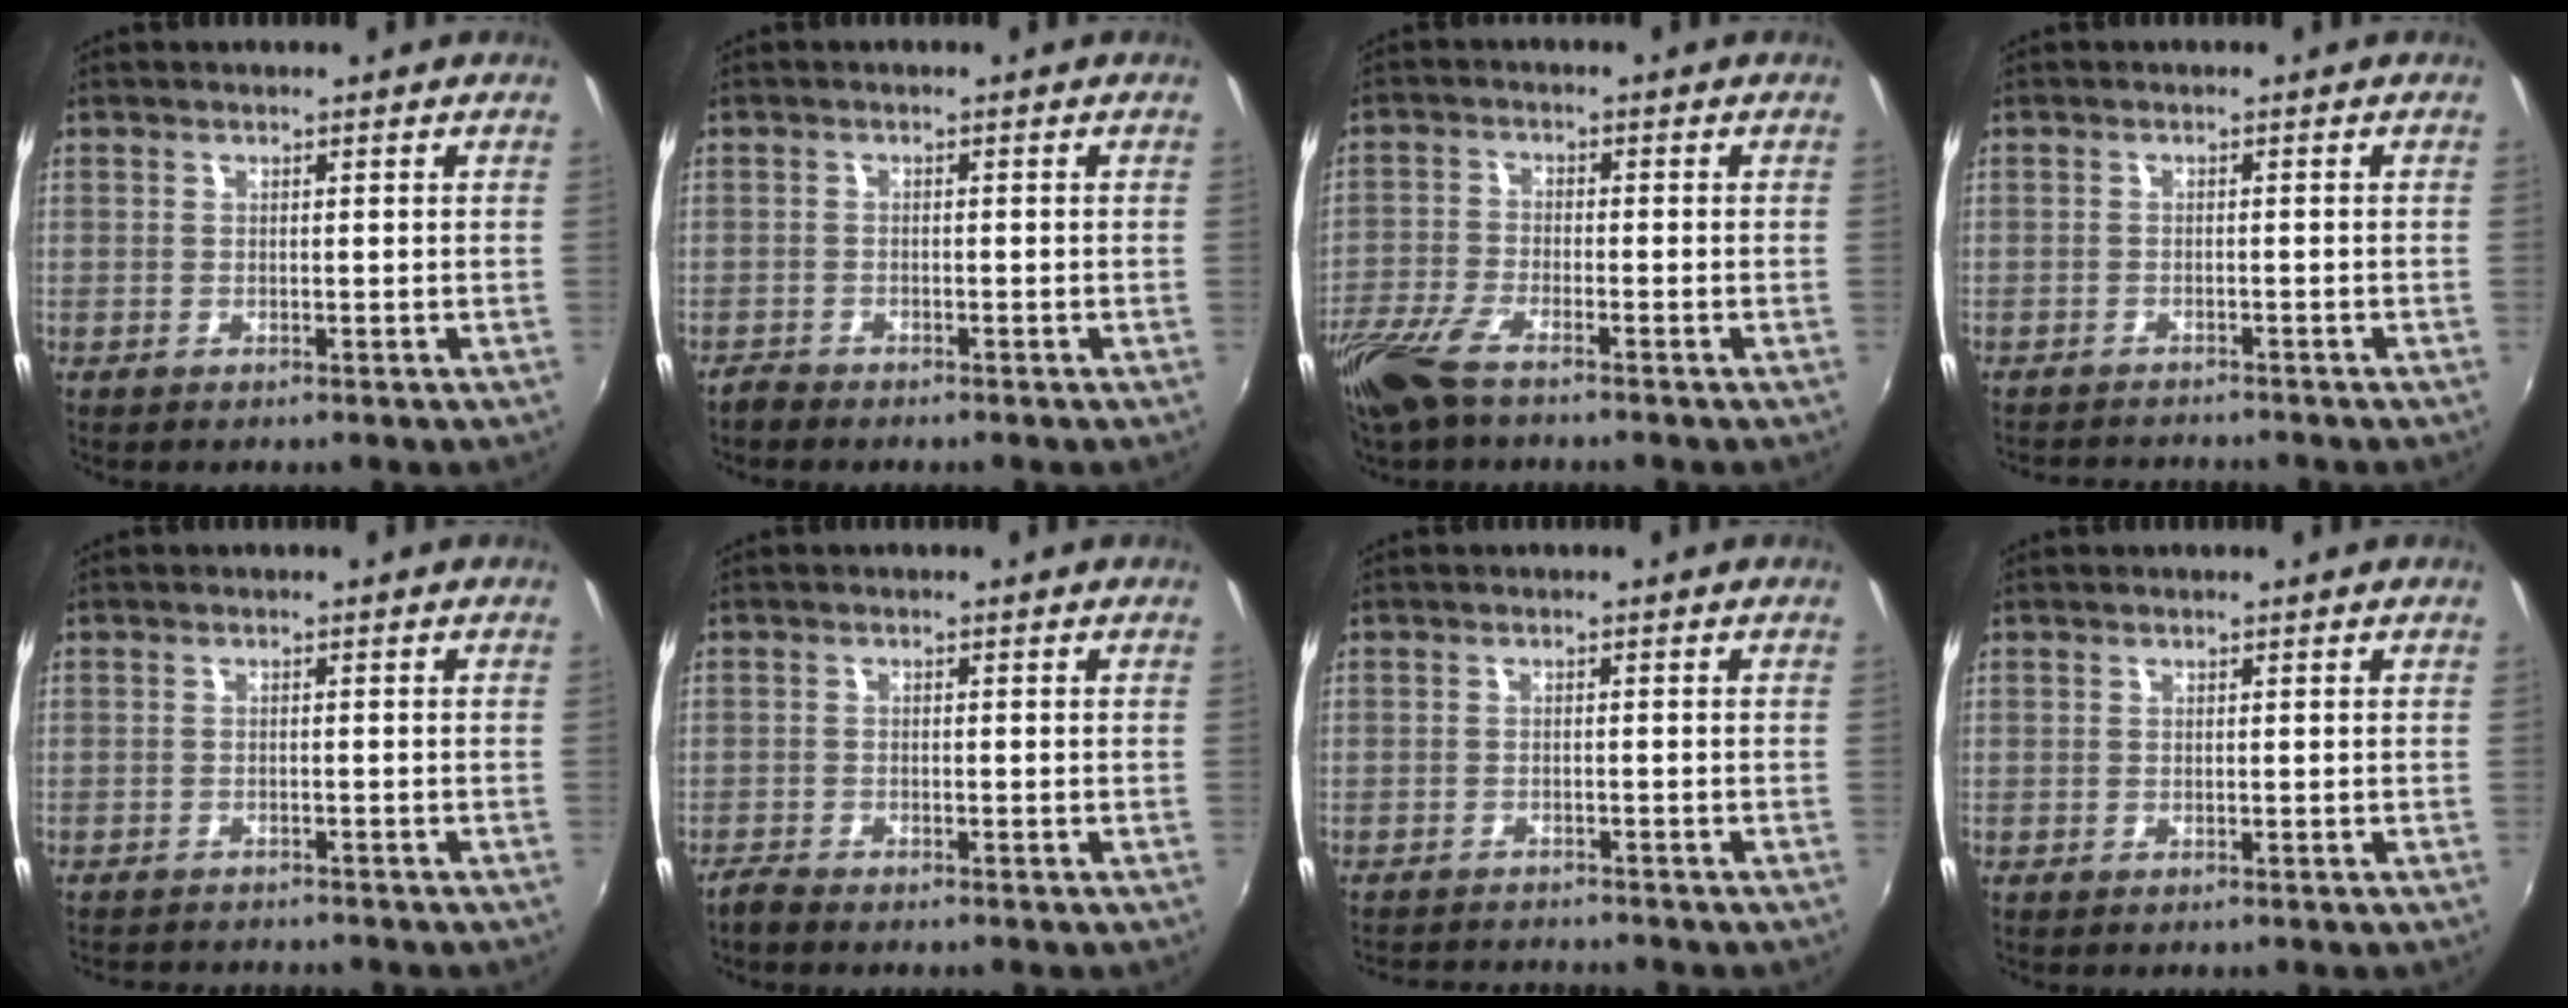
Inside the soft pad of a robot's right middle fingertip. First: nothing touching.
{"total": 1.7, "force": [-1.7, 0.4, 0.1], "torque": [-0.009, -0.003, -0.035]}
{"total": 7.7, "force": [-5.8, 1.8, 4.8], "torque": [-0.118, -0.018, -0.120]}
{"total": 4.8, "force": [-4.7, 0.6, 1.1], "torque": [-0.035, -0.010, -0.073]}
{"total": 4.8, "force": [-4.6, 0.9, 1.2], "torque": [-0.036, -0.009, -0.069]}
{"total": 2.1, "force": [-2.0, 0.3, 0.5], "torque": [-0.019, -0.006, -0.042]}
{"total": 5.8, "force": [-5.6, 0.7, 1.3], "torque": [-0.041, -0.009, -0.088]}
{"total": 0.0}